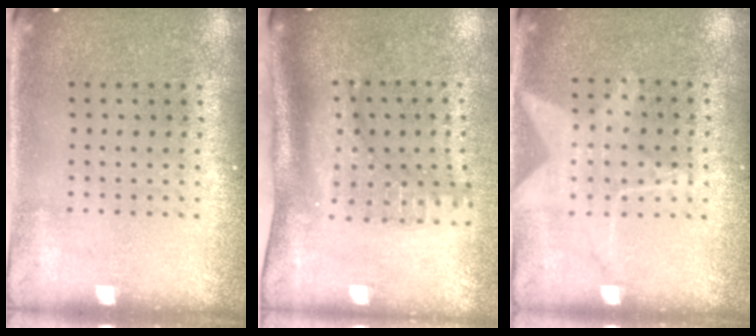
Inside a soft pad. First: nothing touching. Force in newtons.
{"total": 2.1, "press": 1.4, "slide": 1.6}
{"total": 1.1, "press": 1.0, "slide": 0.4}